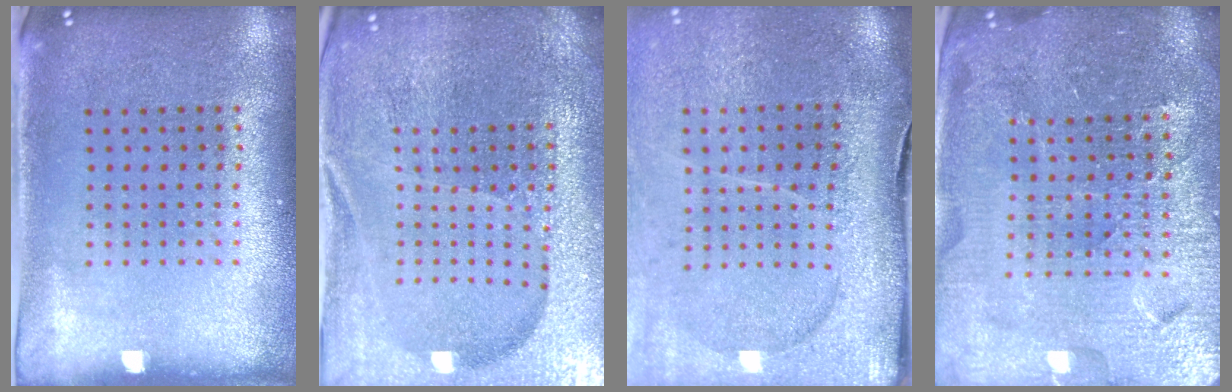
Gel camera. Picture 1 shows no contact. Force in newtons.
{"total": 5.1, "press": 4.7, "slide": 1.8}
{"total": 4.6, "press": 3.6, "slide": 2.8}
{"total": 5.1, "press": 4.7, "slide": 1.9}